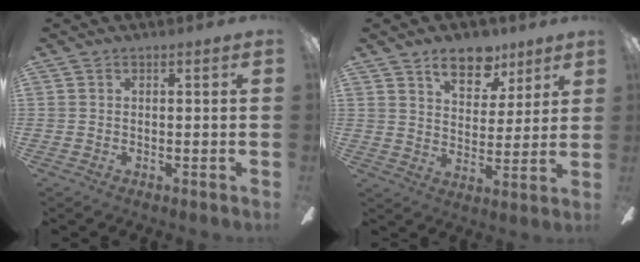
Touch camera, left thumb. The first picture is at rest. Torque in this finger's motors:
{"motor_torque": [0.92, 0.42, 0.51, -0.60, 0.01]}